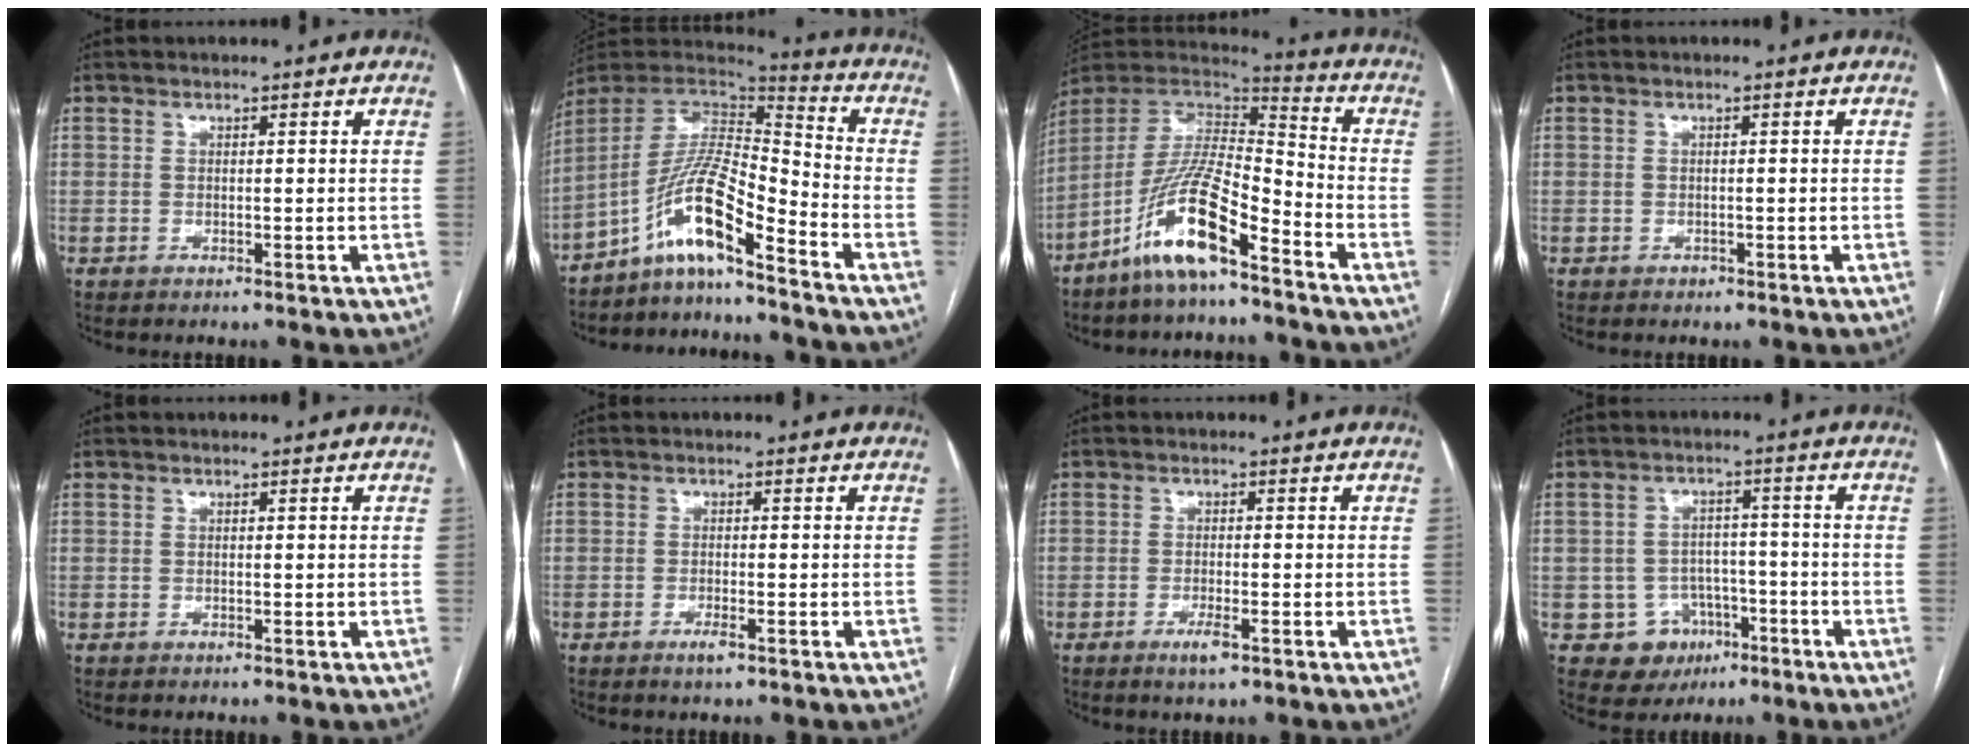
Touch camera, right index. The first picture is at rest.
{"total": 11.8, "force": [-8.1, 1.1, 8.6], "torque": [-0.164, 0.022, -0.149]}
{"total": 14.1, "force": [-9.0, 2.5, 10.6], "torque": [-0.212, 0.003, -0.168]}
{"total": 0.6, "force": [-0.3, 0.5, 0.1], "torque": [-0.006, 0.003, -0.004]}
{"total": 0.0}
{"total": 1.9, "force": [-1.2, 0.3, 1.4], "torque": [-0.026, -0.002, -0.018]}
{"total": 2.7, "force": [-1.5, 0.4, 2.2], "torque": [-0.040, -0.003, -0.025]}
{"total": 6.7, "force": [-2.9, 6.0, 0.9], "torque": [-0.005, 0.015, -0.035]}